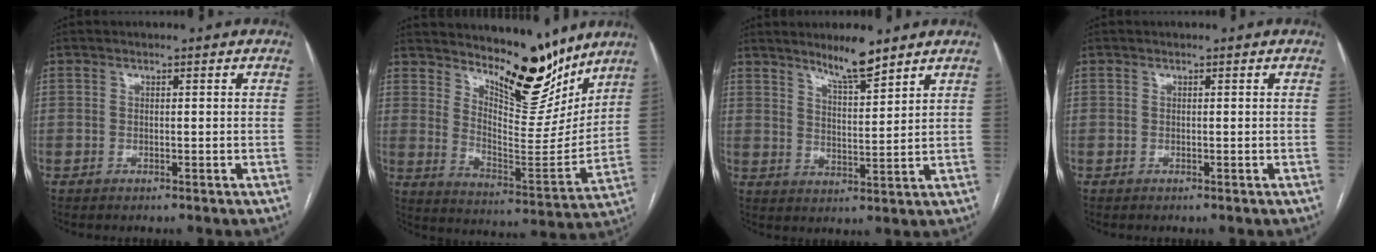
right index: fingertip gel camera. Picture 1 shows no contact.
{"total": 14.7, "force": [12.4, 3.9, 6.8], "torque": [-0.104, -0.035, 0.198]}
{"total": 6.4, "force": [5.3, 0.4, 3.6], "torque": [-0.066, -0.010, 0.095]}
{"total": 0.0}